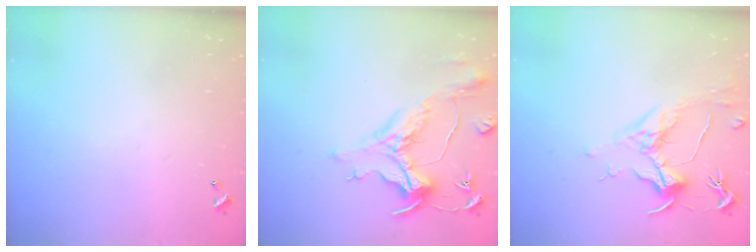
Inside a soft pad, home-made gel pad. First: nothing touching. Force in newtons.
{"total": 1.5, "press": 0.8, "slide": 1.2}
{"total": 1.6, "press": 1.4, "slide": 0.8}